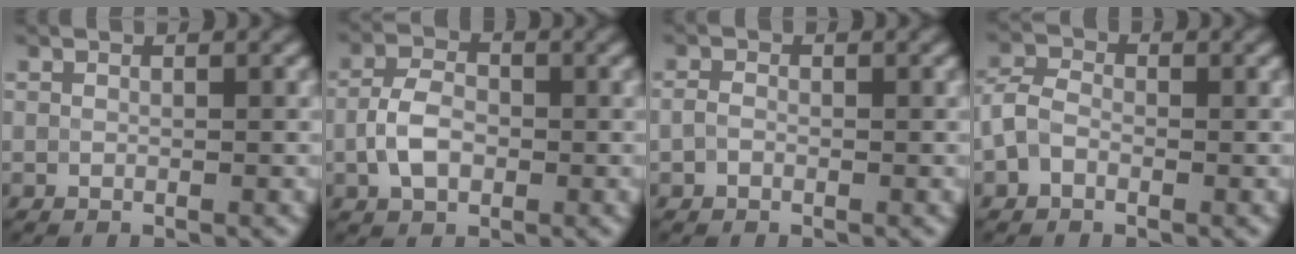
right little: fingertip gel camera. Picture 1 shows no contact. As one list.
[{"total": 3.2, "force": [-0.6, 2.2, 2.3], "torque": [-0.047, 0.003, -0.015]}, {"total": 0.8, "force": [-0.3, 0.6, 0.4], "torque": [-0.010, 0.003, -0.010]}, {"total": 2.1, "force": [-0.8, 1.5, 1.1], "torque": [-0.024, 0.009, -0.027]}]